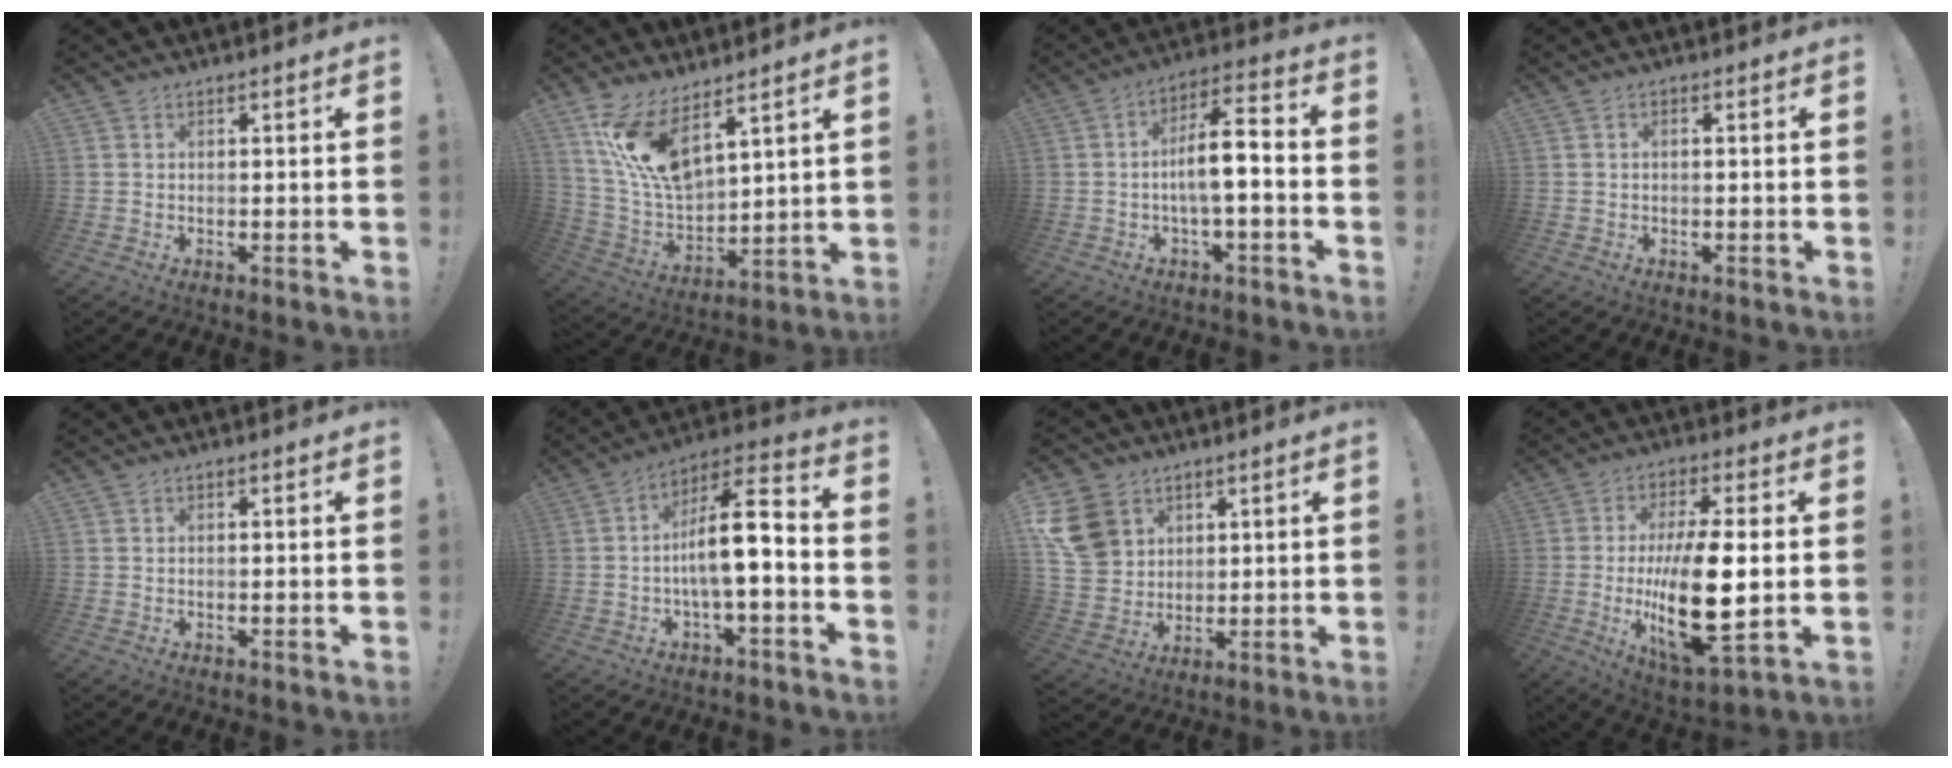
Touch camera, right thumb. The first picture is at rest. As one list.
[{"total": 14.9, "force": [9.8, 6.1, 9.4], "torque": [-0.189, -0.070, 0.181]}, {"total": 10.7, "force": [-1.6, 2.6, 10.2], "torque": [-0.174, 0.010, -0.033]}, {"total": 0.8, "force": [-0.3, 0.1, 0.7], "torque": [-0.014, 0.002, -0.005]}, {"total": 0.0}, {"total": 13.9, "force": [-2.3, 3.9, 13.1], "torque": [-0.206, 0.012, -0.043]}, {"total": 14.1, "force": [5.5, 11.3, 6.4], "torque": [-0.113, -0.017, 0.115]}, {"total": 20.1, "force": [-1.7, 6.5, 18.9], "torque": [-0.349, -0.018, -0.025]}]